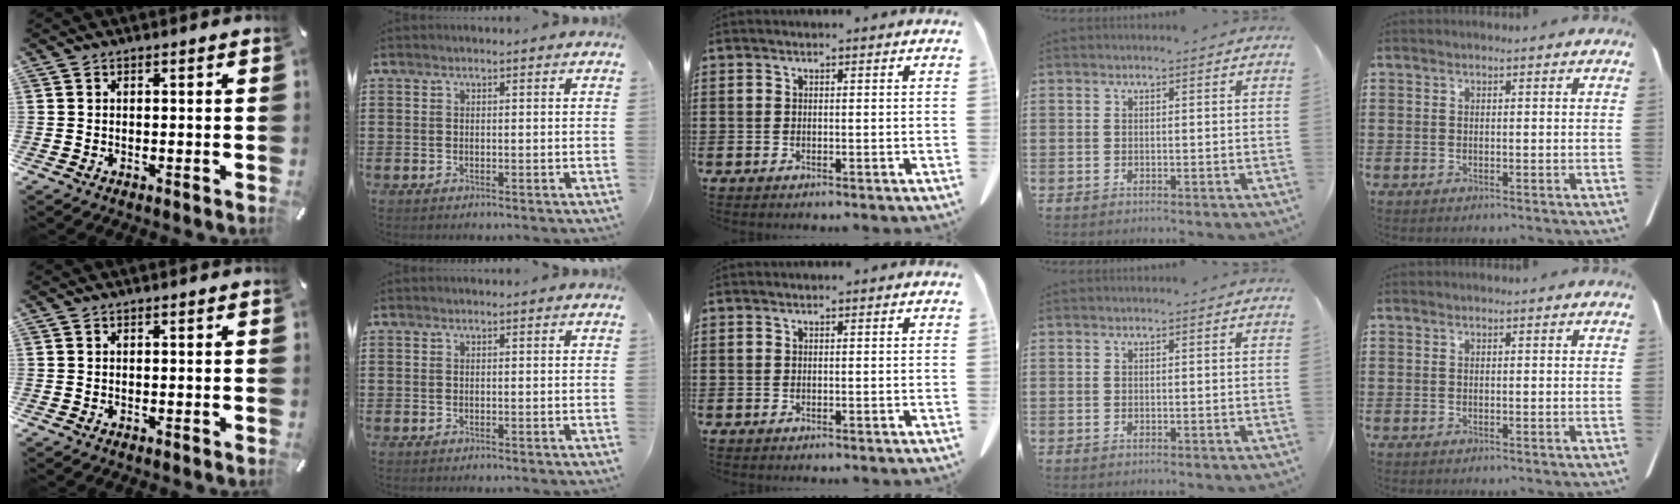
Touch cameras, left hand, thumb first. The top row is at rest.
{}